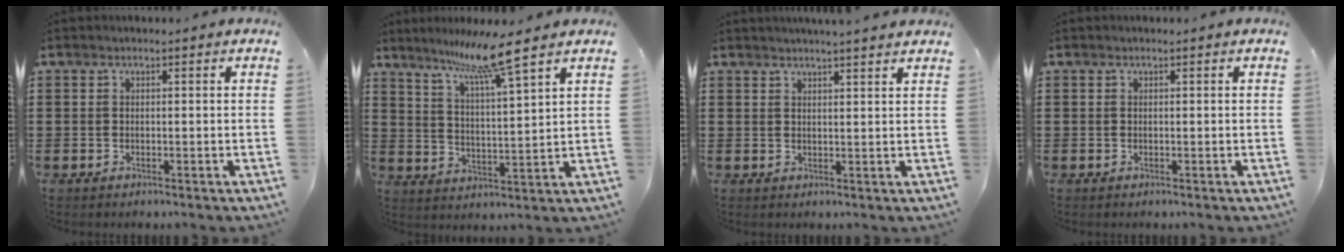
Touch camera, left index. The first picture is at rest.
{"total": 9.8, "force": [7.7, -0.4, 6.1], "torque": [-0.134, -0.032, 0.128]}
{"total": 2.3, "force": [2.2, -0.4, 0.5], "torque": [-0.014, -0.004, 0.041]}
{"total": 0.0}